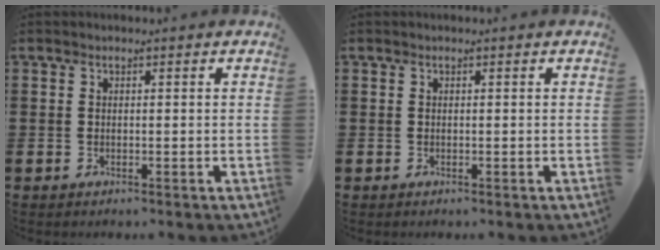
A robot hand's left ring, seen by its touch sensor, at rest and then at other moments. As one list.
[{"total": 0.0}]